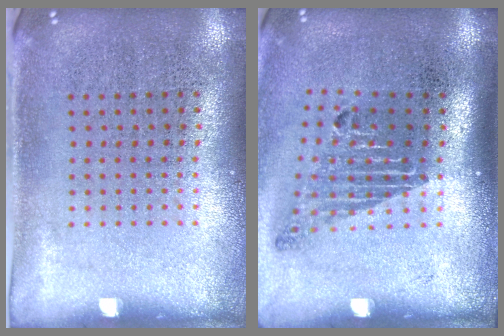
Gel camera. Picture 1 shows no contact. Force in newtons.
{"total": 1.8, "press": 1.2, "slide": 1.3}